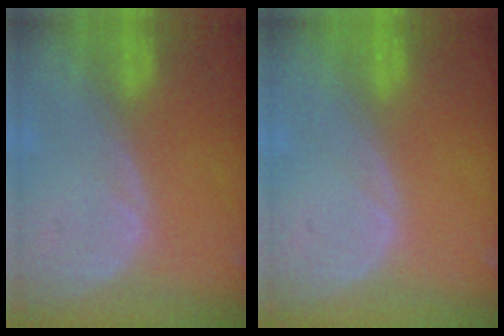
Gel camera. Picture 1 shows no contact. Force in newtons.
{"total": 0.0}